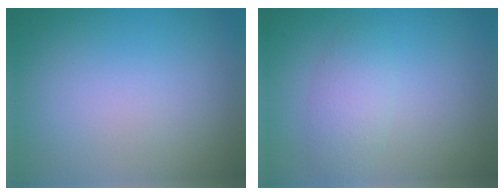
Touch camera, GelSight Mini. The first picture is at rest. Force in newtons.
{"total": 2.4, "press": 2.4, "slide": 0.1}